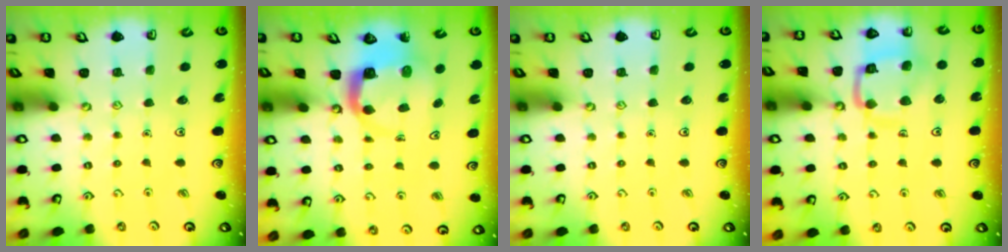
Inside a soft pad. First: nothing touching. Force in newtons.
{"total": 5.8, "press": 5.8, "slide": 0.9}
{"total": 0.0}
{"total": 13.3, "press": 13.2, "slide": 1.5}